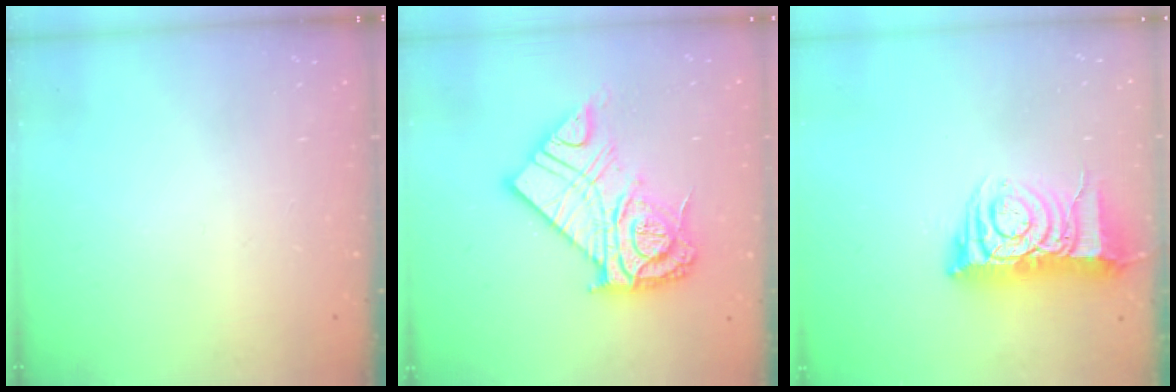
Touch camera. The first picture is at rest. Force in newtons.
{"total": 20.3, "press": 20.1, "slide": 2.2}
{"total": 11.7, "press": 11.6, "slide": 1.0}